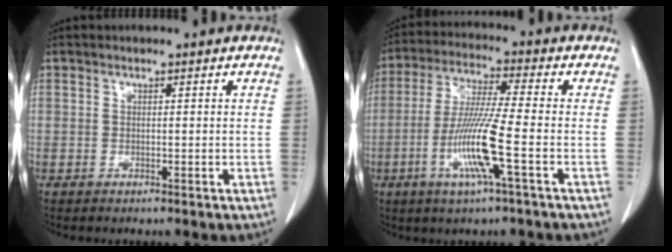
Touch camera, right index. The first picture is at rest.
{"total": 10.8, "force": [-3.5, -0.5, 10.3], "torque": [-0.208, -0.014, -0.072]}